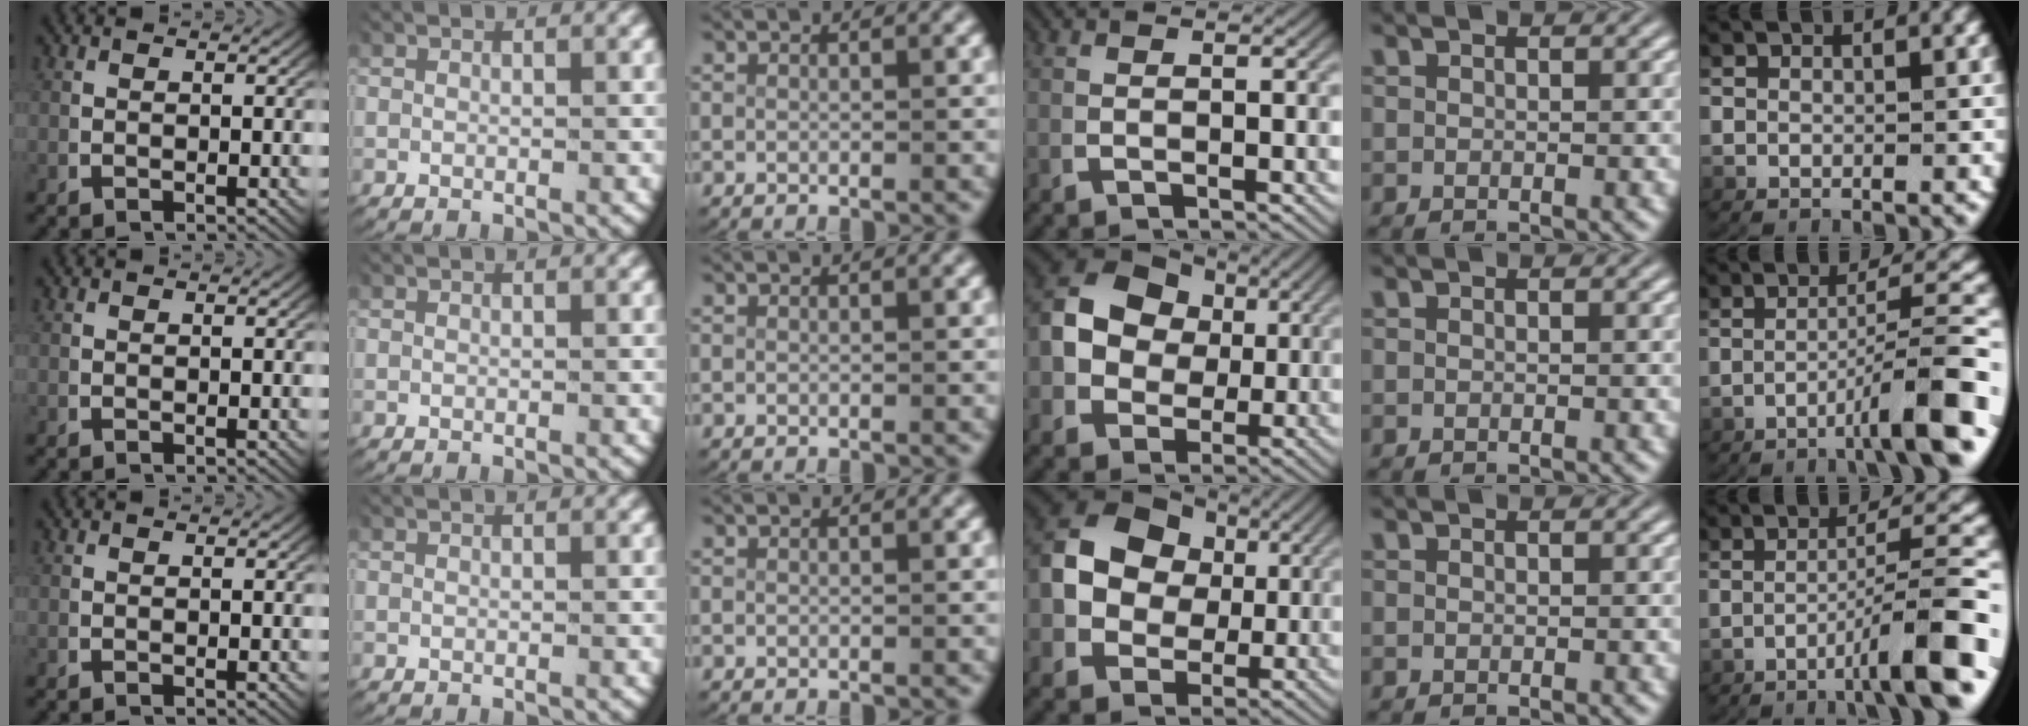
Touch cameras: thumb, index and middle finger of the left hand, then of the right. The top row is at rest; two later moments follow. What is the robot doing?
{"motion": "lift_and_place", "object": "paper towel"}